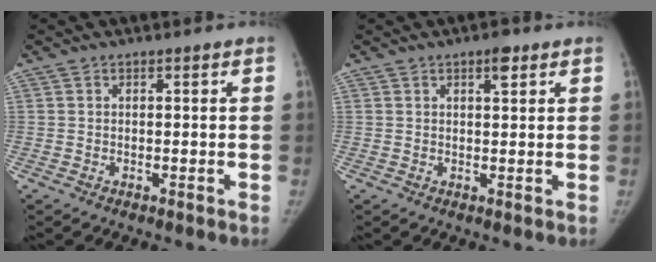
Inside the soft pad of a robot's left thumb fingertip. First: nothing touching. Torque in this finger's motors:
{"motor_torque": [0.08, -0.12, 0.67, -0.45, 0.12]}